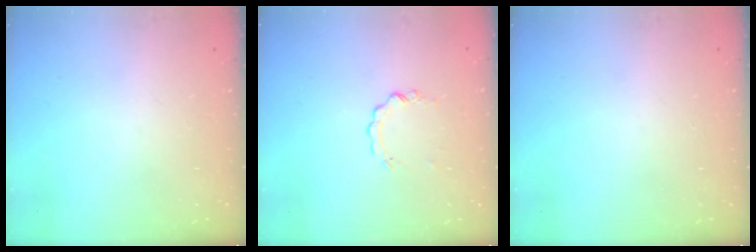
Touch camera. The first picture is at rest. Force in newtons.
{"total": 3.4, "press": 3.4, "slide": 0.3}
{"total": 0.0}